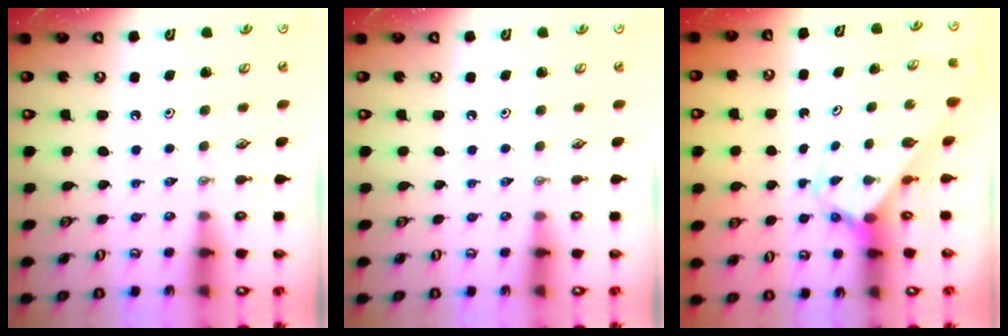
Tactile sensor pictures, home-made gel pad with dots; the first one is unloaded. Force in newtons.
{"total": 0.0}
{"total": 2.7, "press": 2.7, "slide": 0.2}